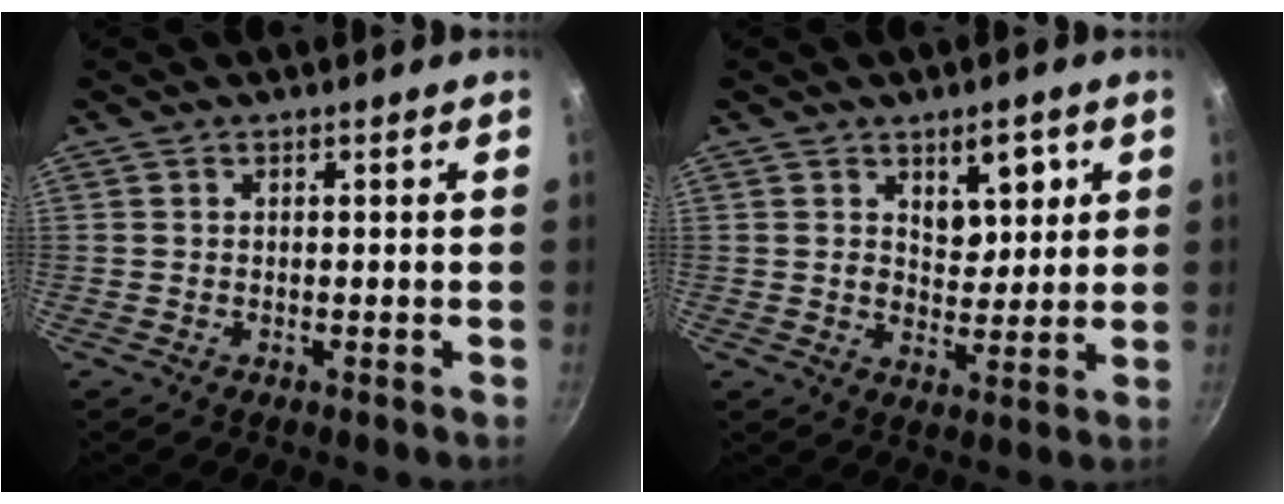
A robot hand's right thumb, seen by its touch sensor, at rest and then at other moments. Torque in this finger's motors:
{"motor_torque": [0.91, 0.74, 0.38, 0.55, 0.21]}